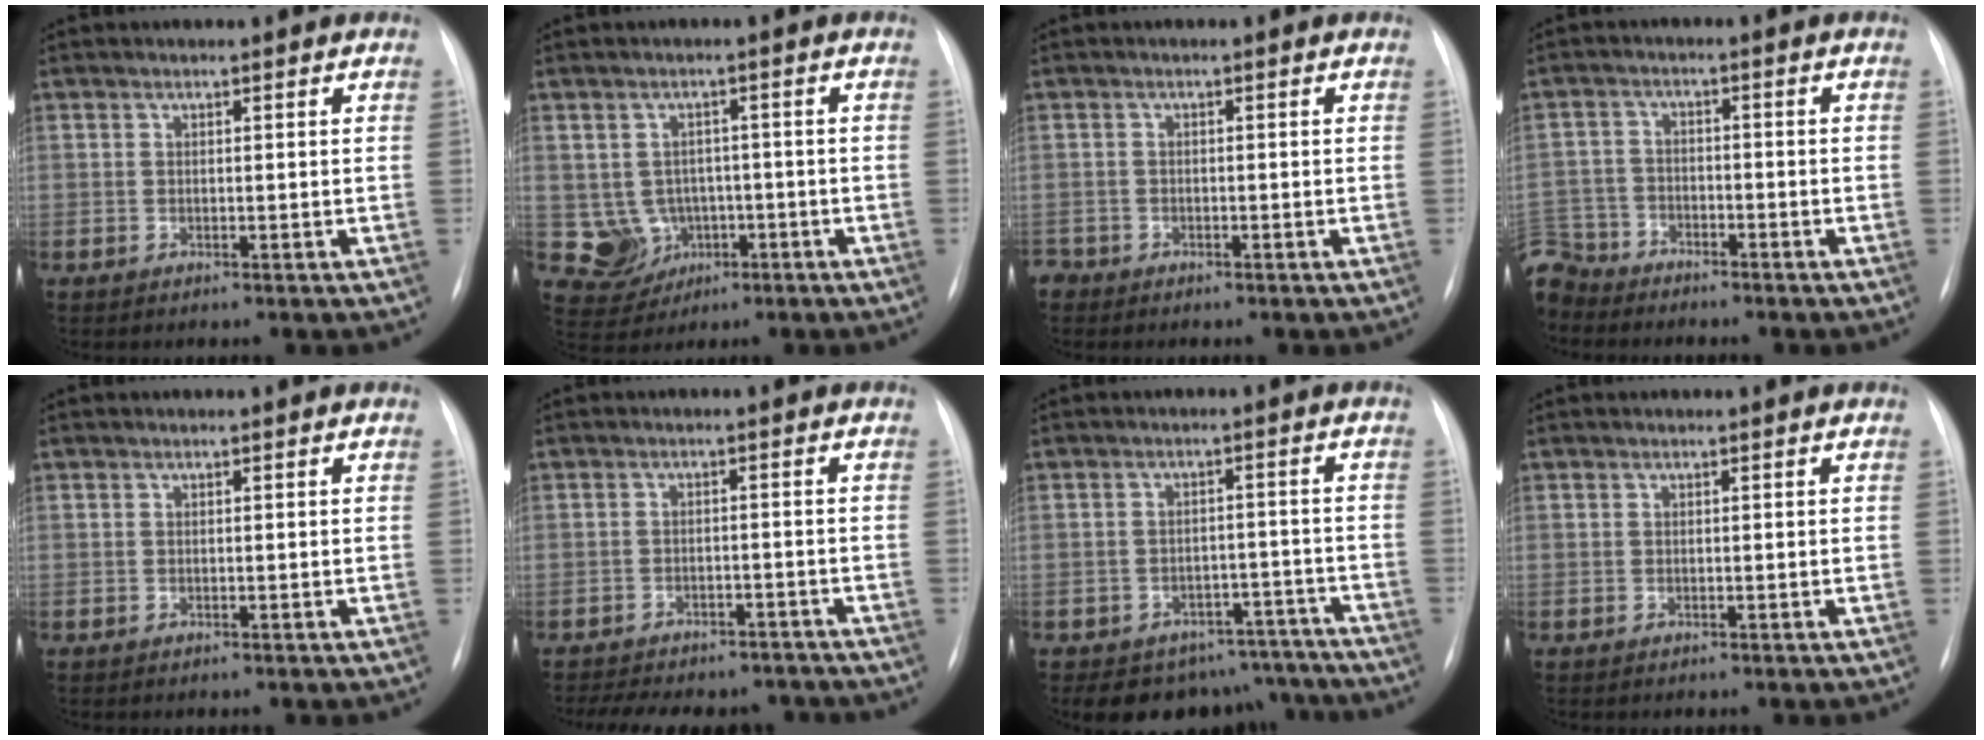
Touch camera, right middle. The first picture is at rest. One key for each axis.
{"total": 6.3, "fx": -1.2, "fy": 5.9, "fz": 1.5, "tx": -0.029, "ty": 0.013, "tz": -0.007}
{"total": 1.8, "fx": -1.3, "fy": 1.2, "fz": 0.0, "tx": -0.002, "ty": 0.003, "tz": -0.025}
{"total": 8.6, "fx": -7.4, "fy": 4.3, "fz": 0.6, "tx": -0.027, "ty": 0.005, "tz": -0.142}
{"total": 0.0}
{"total": 14.3, "fx": -12.4, "fy": 5.5, "fz": 4.6, "tx": -0.096, "ty": 0.010, "tz": -0.153}
{"total": 11.3, "fx": -9.6, "fy": 5.9, "fz": 1.2, "tx": 0.008, "ty": 0.033, "tz": -0.109}
{"total": 0.0}